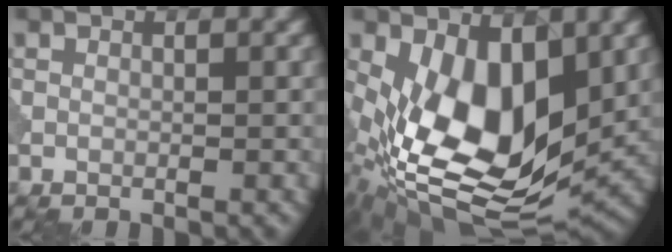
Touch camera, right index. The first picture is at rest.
{"total": 11.6, "force": [-0.2, 6.1, 9.9], "torque": [-0.187, -0.019, -0.005]}